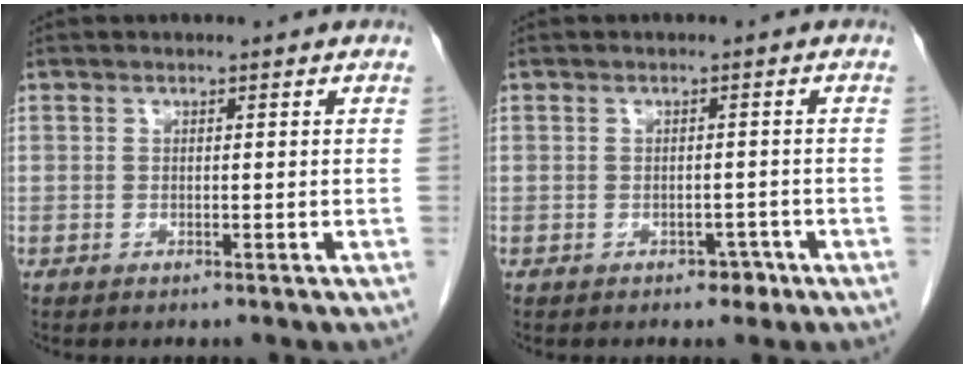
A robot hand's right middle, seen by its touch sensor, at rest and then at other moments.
{"total": 1.9, "force": [-1.1, 1.2, 0.9], "torque": [-0.010, 0.004, -0.011]}